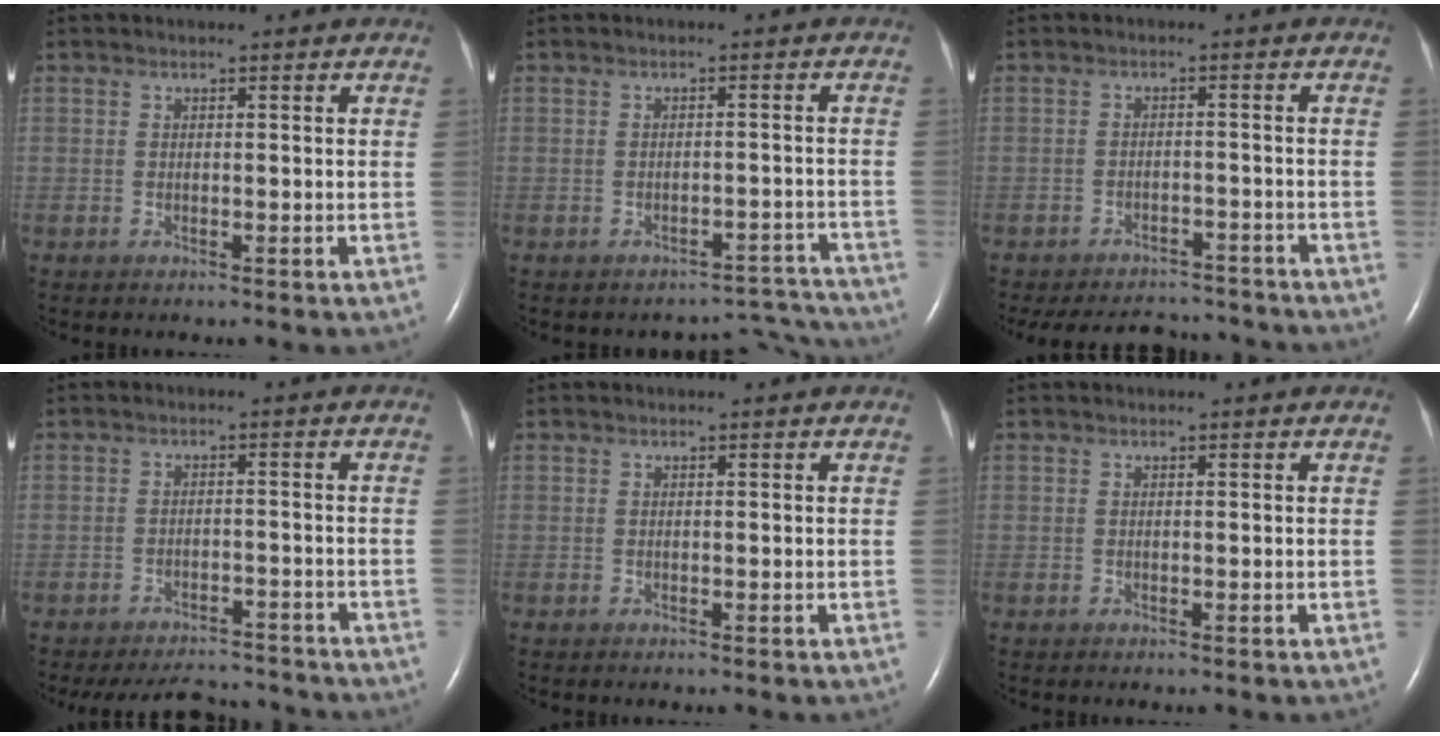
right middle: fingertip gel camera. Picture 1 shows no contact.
{"total": 5.7, "force": [-5.4, 1.4, -1.3], "torque": [0.032, 0.040, -0.054]}
{"total": 12.2, "force": [-11.2, 3.8, 2.6], "torque": [-0.052, 0.009, -0.143]}
{"total": 9.0, "force": [-8.6, 2.2, 1.4], "torque": [-0.020, 0.003, -0.113]}
{"total": 0.0}
{"total": 0.0}